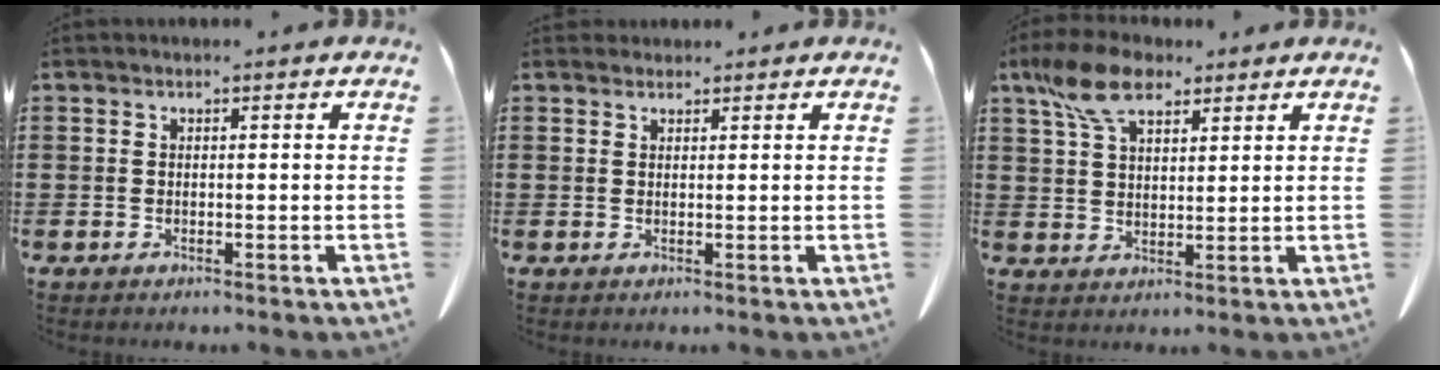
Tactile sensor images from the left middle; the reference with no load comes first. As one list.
[{"total": 1.3, "force": [1.2, 0.4, 0.1], "torque": [-0.005, -0.001, 0.025]}, {"total": 8.5, "force": [5.6, 3.9, 5.1], "torque": [-0.125, -0.002, 0.103]}]